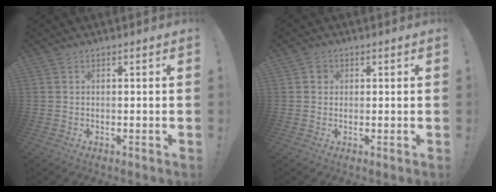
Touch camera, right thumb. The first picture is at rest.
{"total": 2.2, "force": [0.4, 2.1, 0.6], "torque": [-0.006, 0.003, 0.006]}